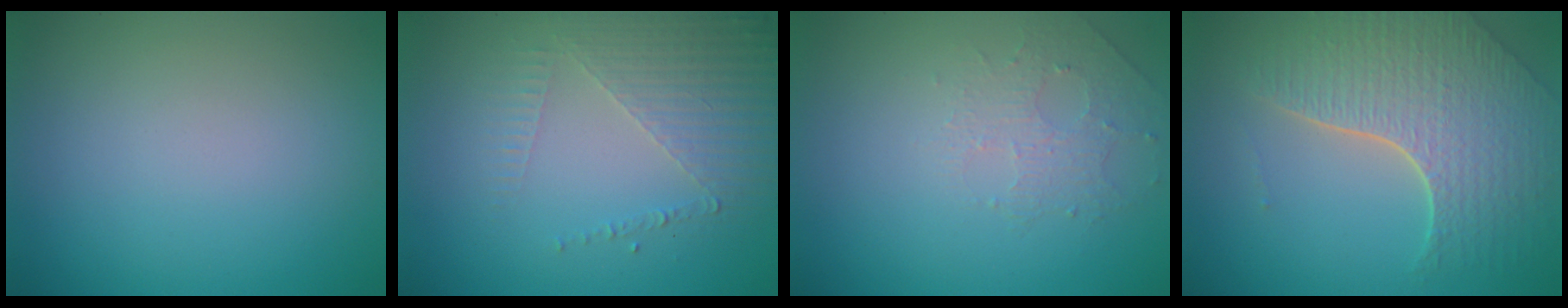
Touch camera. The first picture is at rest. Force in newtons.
{"total": 5.0, "press": 2.9, "slide": 4.1}
{"total": 1.5, "press": 1.0, "slide": 1.1}
{"total": 6.9, "press": 4.9, "slide": 4.9}